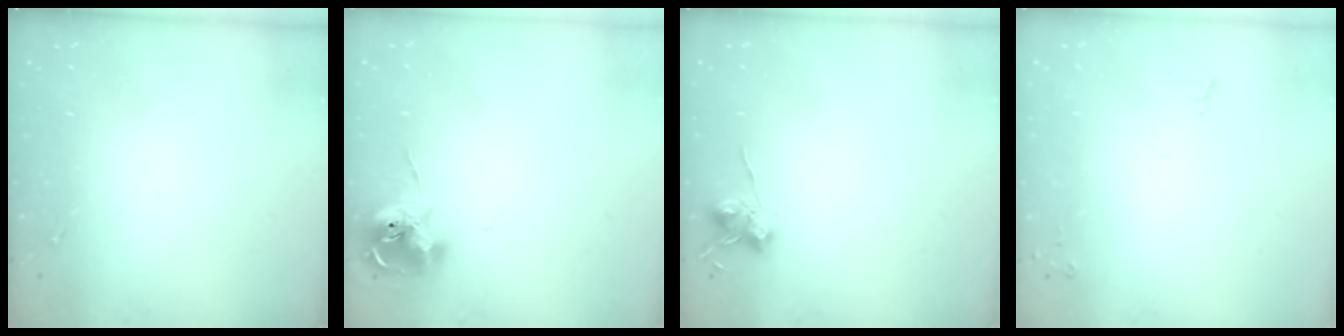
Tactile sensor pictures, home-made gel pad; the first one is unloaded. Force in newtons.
{"total": 11.1, "press": 11.0, "slide": 0.6}
{"total": 6.9, "press": 6.9, "slide": 0.6}
{"total": 5.7, "press": 5.6, "slide": 0.7}